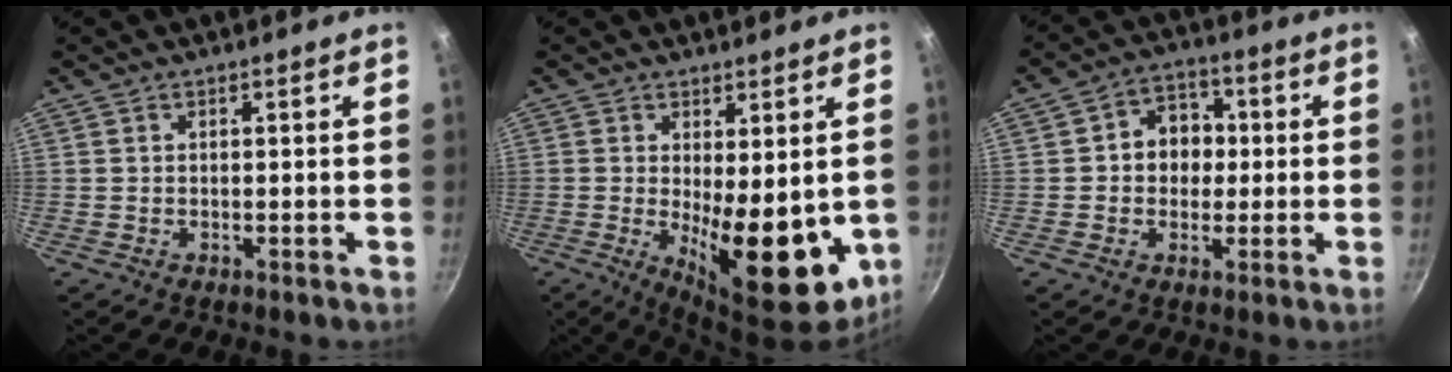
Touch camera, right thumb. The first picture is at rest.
{"total": 14.3, "force": [-1.2, 5.6, 13.1], "torque": [-0.156, -0.020, -0.001]}
{"total": 8.3, "force": [0.4, 6.9, 4.5], "torque": [-0.022, 0.014, -0.005]}